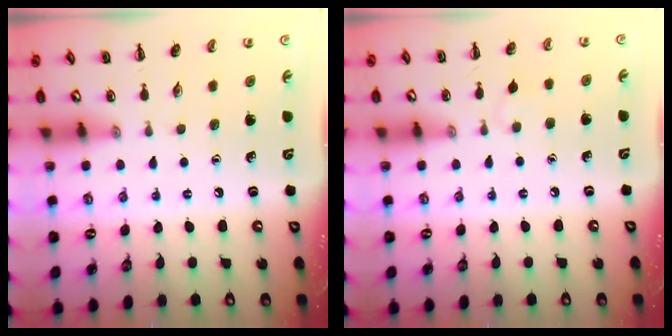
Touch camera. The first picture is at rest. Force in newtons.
{"total": 2.8, "press": 2.5, "slide": 1.1}